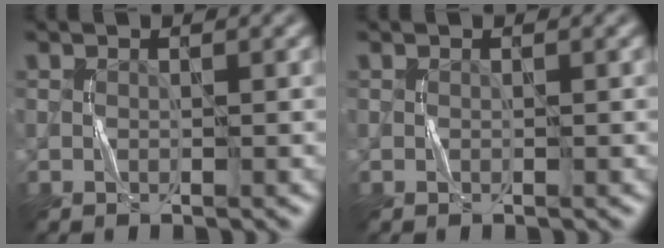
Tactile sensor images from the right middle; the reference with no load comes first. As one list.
[{"total": 0.0}]